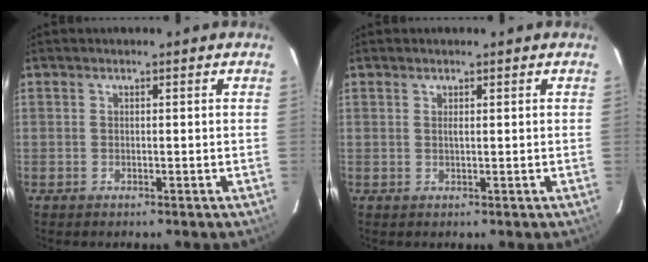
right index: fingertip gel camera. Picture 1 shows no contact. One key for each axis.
{"total": 0.6, "fx": 0.2, "fy": 0.1, "fz": 0.5, "tx": -0.011, "ty": 0.001, "tz": 0.005}